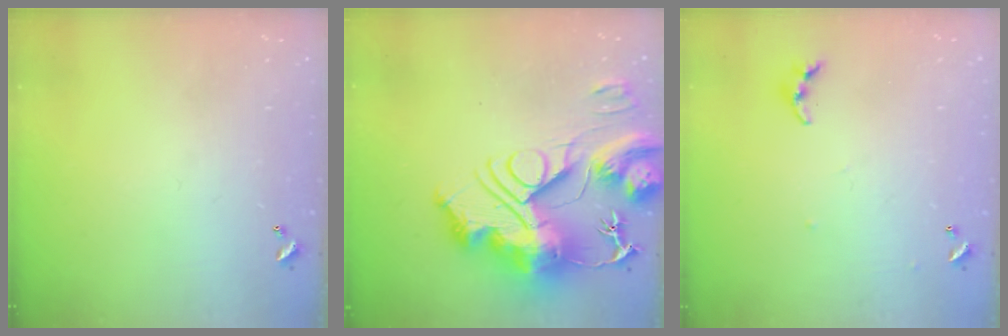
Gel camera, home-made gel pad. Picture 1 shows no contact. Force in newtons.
{"total": 0.5, "press": 0.5, "slide": 0.0}
{"total": 4.2, "press": 4.1, "slide": 0.4}